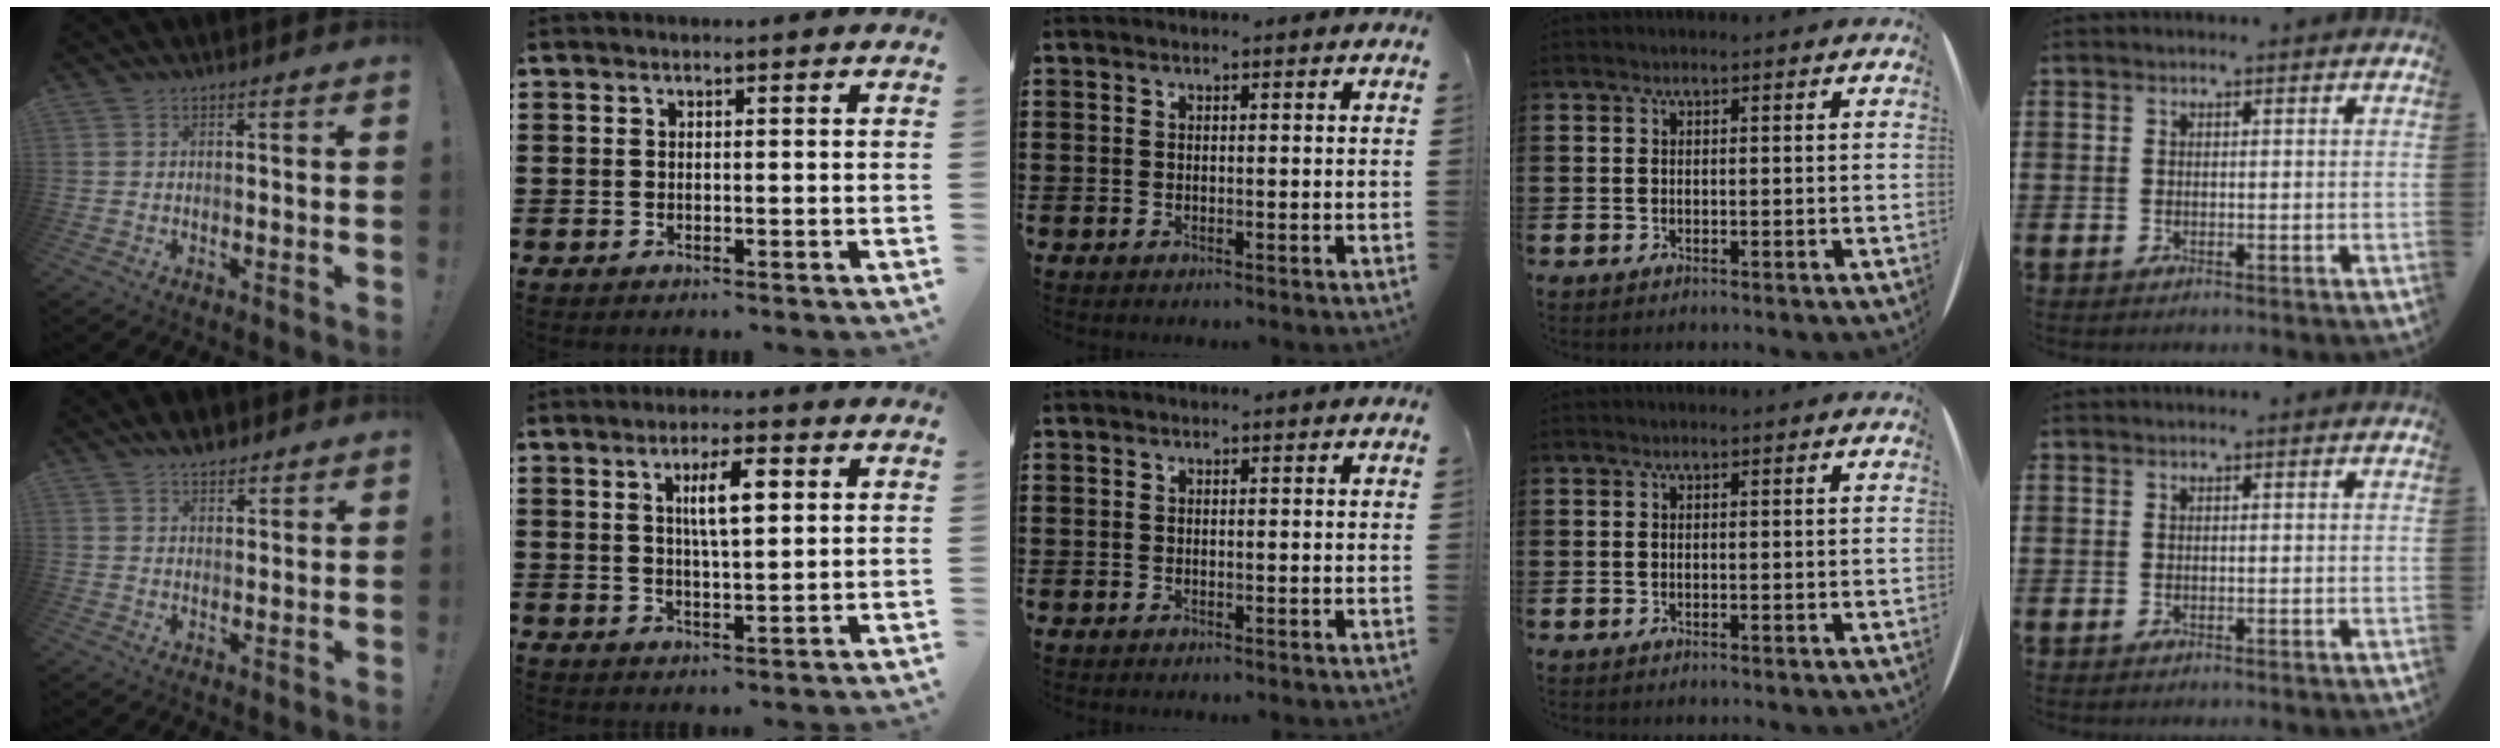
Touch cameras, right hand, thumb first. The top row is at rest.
{"thumb": {"total": 4.1, "force": [3.6, 1.7, 1.2], "torque": [-0.015, -0.020, 0.064]}, "index": {"total": 5.9, "force": [1.7, 1.6, 5.4], "torque": [-0.094, 0.001, 0.023]}}